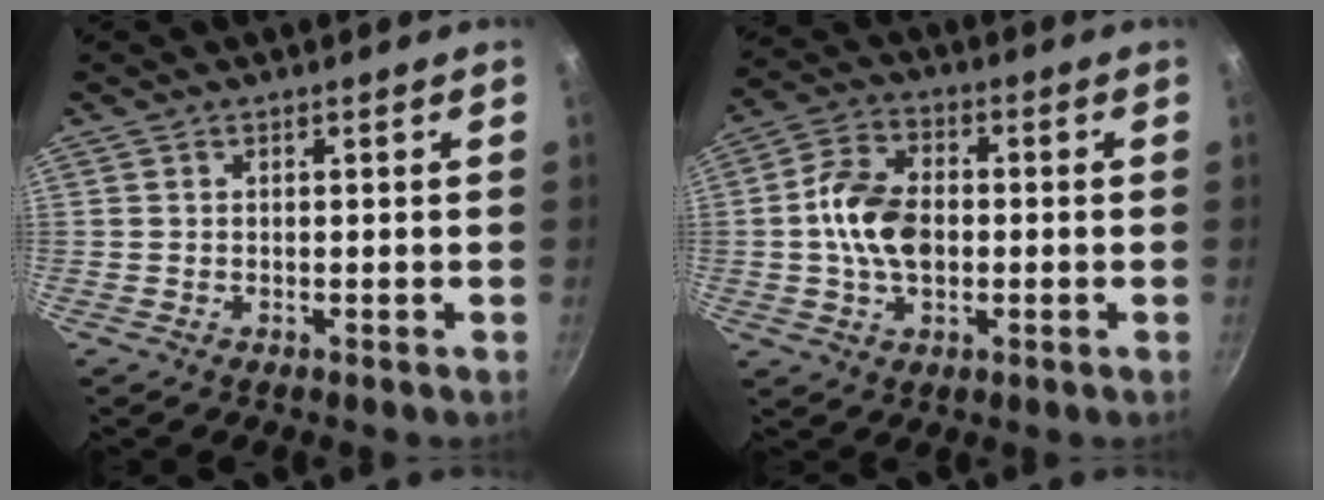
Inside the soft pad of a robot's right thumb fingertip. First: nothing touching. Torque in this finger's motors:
{"motor_torque": [0.09, 0.11, 0.88, 0.59, 0.09]}